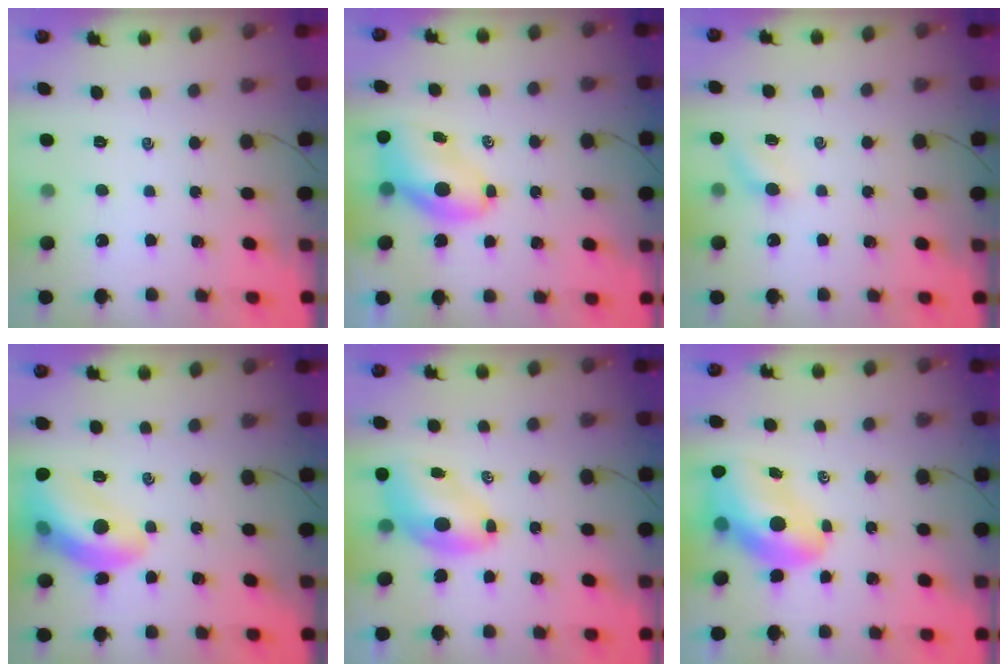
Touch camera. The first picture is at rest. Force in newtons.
{"total": 7.2, "press": 7.0, "slide": 1.5}
{"total": 4.4, "press": 4.3, "slide": 0.9}
{"total": 14.7, "press": 14.7, "slide": 1.3}
{"total": 7.0, "press": 6.8, "slide": 1.4}
{"total": 13.5, "press": 12.9, "slide": 4.0}